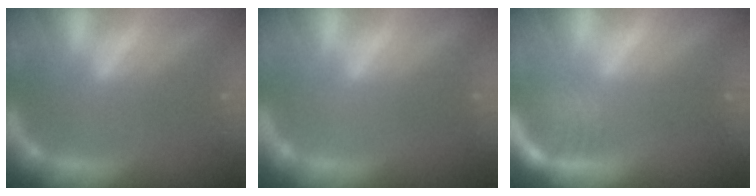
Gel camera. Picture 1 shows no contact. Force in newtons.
{"total": 0.0}
{"total": 5.0}